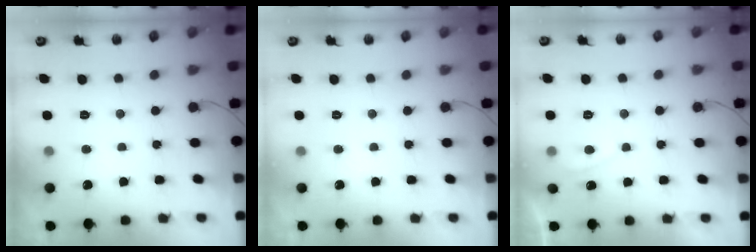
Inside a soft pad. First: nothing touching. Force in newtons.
{"total": 0.0}
{"total": 2.3, "press": 2.2, "slide": 0.7}